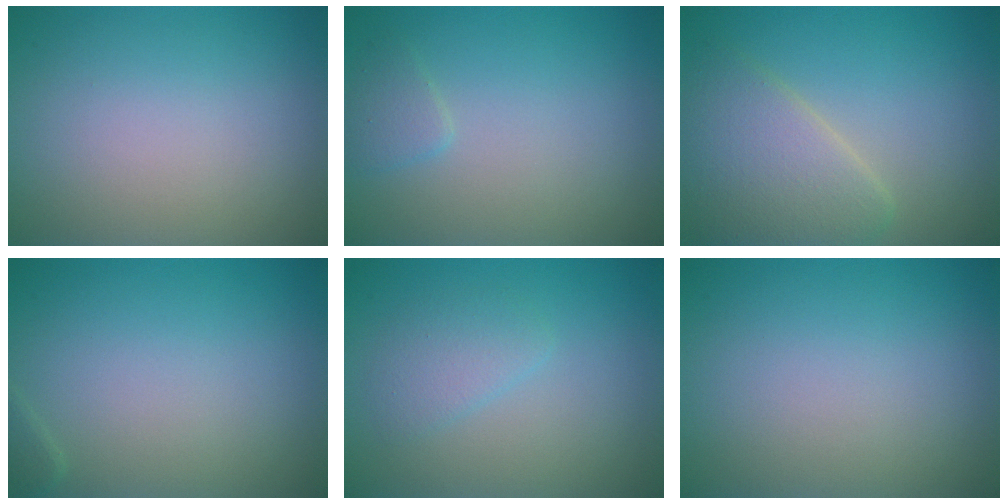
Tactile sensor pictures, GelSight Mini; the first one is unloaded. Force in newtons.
{"total": 1.2, "press": 1.2, "slide": 0.1}
{"total": 5.2, "press": 5.2, "slide": 0.3}
{"total": 0.7, "press": 0.7, "slide": 0.0}
{"total": 1.8, "press": 1.8, "slide": 0.1}
{"total": 0.0}